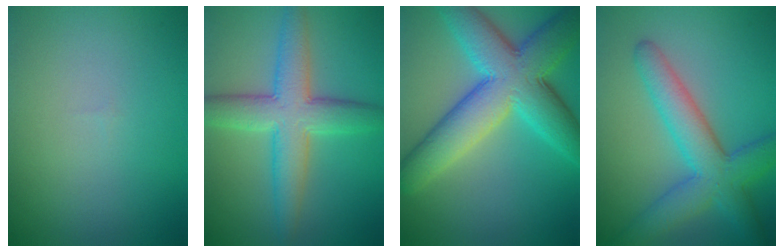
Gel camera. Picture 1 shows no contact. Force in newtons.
{"total": 6.6, "press": 6.6, "slide": 0.1}
{"total": 10.2, "press": 10.1, "slide": 0.3}
{"total": 6.3, "press": 6.3, "slide": 0.2}